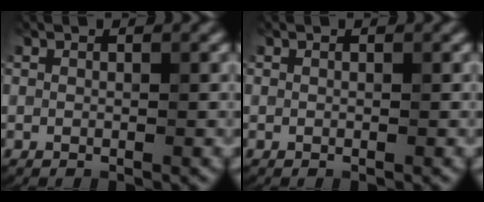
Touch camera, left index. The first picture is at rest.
{"total": 0.0}